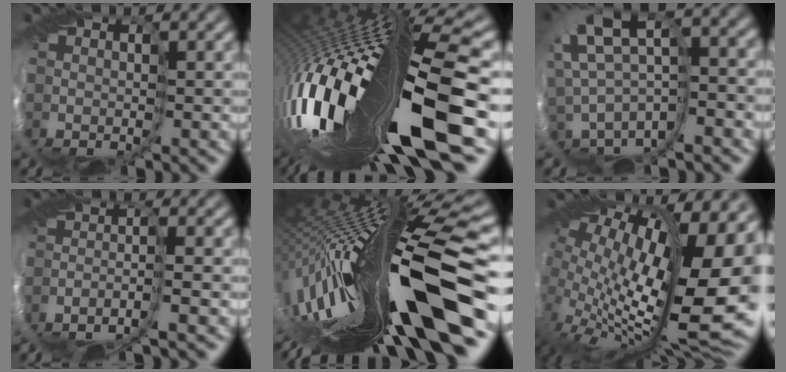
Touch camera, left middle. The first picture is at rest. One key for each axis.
{"total": 15.8, "fx": -3.1, "fy": 3.5, "fz": 15.1, "tx": -0.298, "ty": -0.029, "tz": -0.036}
{"total": 5.2, "fx": 2.6, "fy": 0.9, "fz": 4.3, "tx": -0.091, "ty": 0.031, "tz": 0.043}
{"total": 2.7, "fx": -2.4, "fy": -0.5, "fz": 1.1, "tx": -0.023, "ty": 0.001, "tz": -0.054}
{"total": 16.5, "fx": -3.5, "fy": 2.3, "fz": 16.0, "tx": -0.274, "ty": 0.014, "tz": -0.068}
{"total": 13.8, "fx": 1.8, "fy": 5.7, "fz": 12.4, "tx": -0.188, "ty": -0.010, "tz": 0.046}